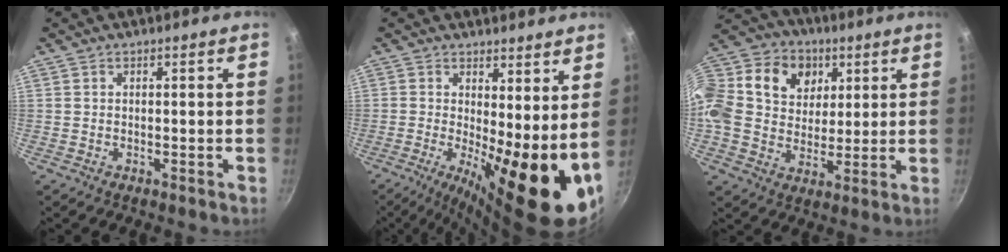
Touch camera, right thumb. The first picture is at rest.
{"total": 14.2, "force": [-0.2, 4.4, 13.5], "torque": [-0.182, -0.015, 0.001]}
{"total": 23.4, "force": [6.4, 18.4, 12.9], "torque": [-0.272, 0.032, 0.102]}